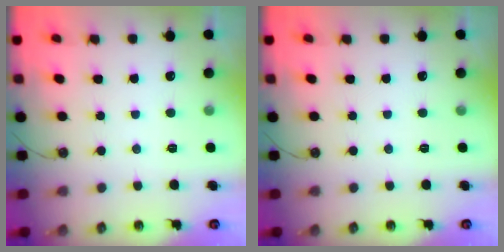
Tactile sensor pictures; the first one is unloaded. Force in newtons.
{"total": 0.0}